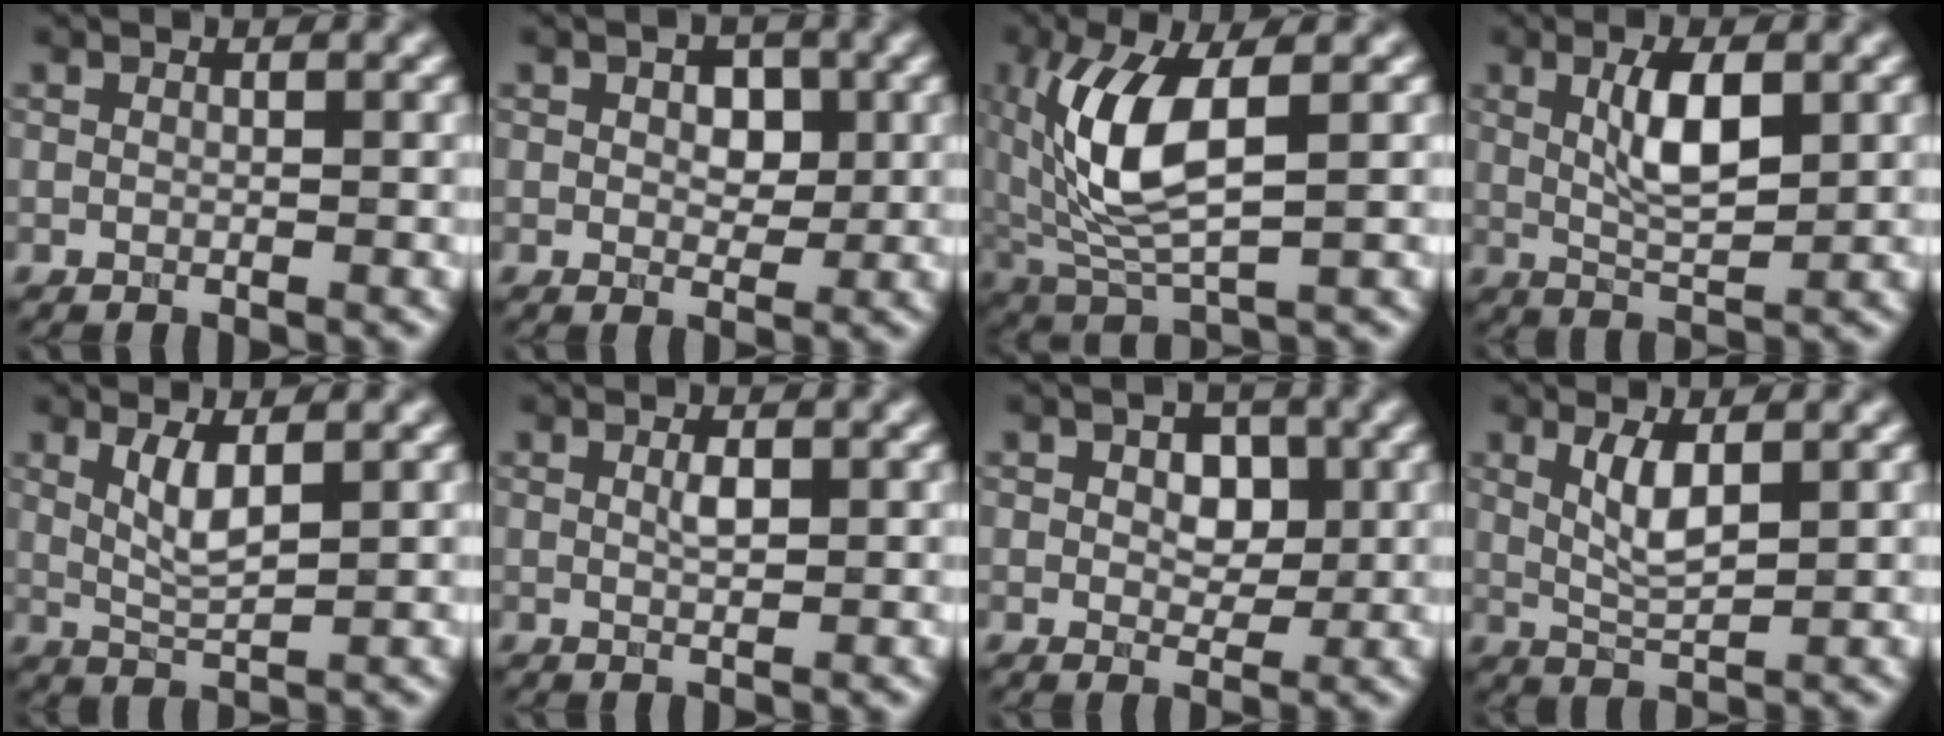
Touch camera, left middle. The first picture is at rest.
{"total": 2.0, "force": [0.4, 1.3, 1.5], "torque": [-0.027, 0.002, 0.015]}
{"total": 8.1, "force": [1.3, 3.2, 7.4], "torque": [-0.178, 0.001, 0.037]}
{"total": 4.1, "force": [0.9, 1.1, 3.8], "torque": [-0.084, 0.001, 0.027]}
{"total": 2.6, "force": [0.9, 0.5, 2.3], "torque": [-0.055, -0.005, 0.032]}
{"total": 0.7, "force": [0.1, 0.0, 0.7], "torque": [-0.023, 0.002, 0.011]}
{"total": 2.6, "force": [0.5, 1.8, 1.9], "torque": [-0.035, 0.005, 0.012]}
{"total": 2.8, "force": [0.9, 0.7, 2.6], "torque": [-0.062, -0.004, 0.030]}